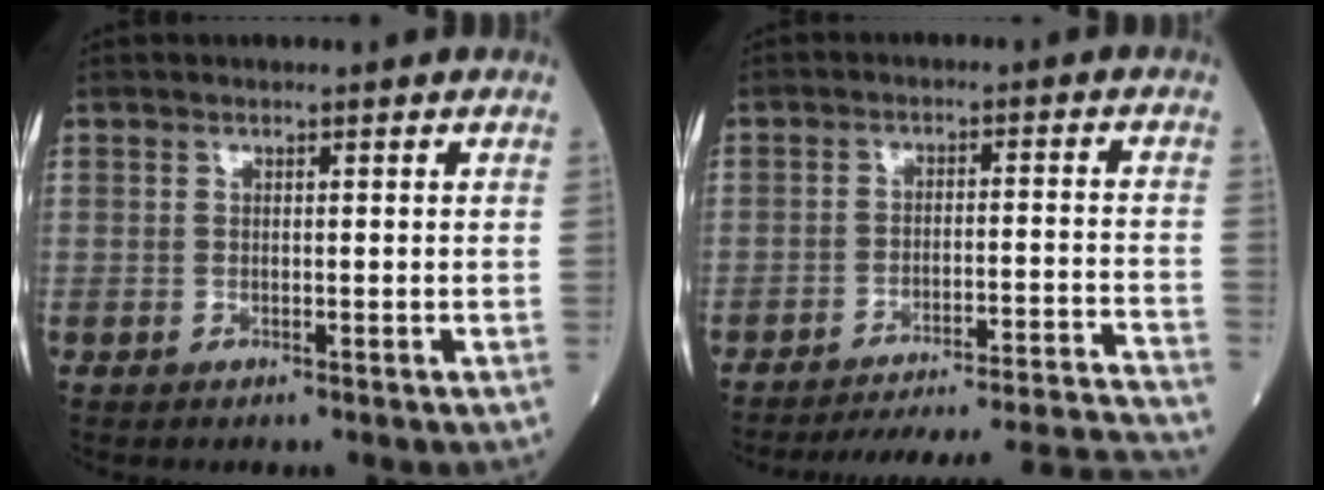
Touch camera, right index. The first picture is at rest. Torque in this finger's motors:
{"motor_torque": [0.00, -0.23, 0.09, 0.08]}